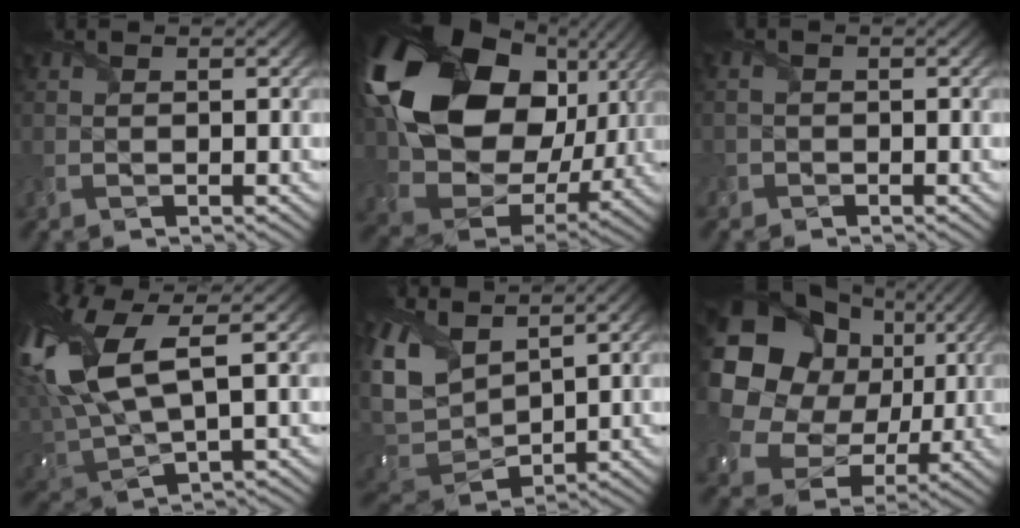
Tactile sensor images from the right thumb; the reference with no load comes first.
{"total": 21.5, "force": [6.1, 15.4, 13.6], "torque": [-0.334, -0.004, 0.139]}
{"total": 1.3, "force": [-0.9, 0.9, 0.0], "torque": [0.005, -0.003, -0.021]}
{"total": 15.3, "force": [4.3, 6.3, 13.3], "torque": [-0.339, 0.010, 0.086]}
{"total": 9.7, "force": [3.9, 5.9, 6.7], "torque": [-0.202, 0.005, 0.069]}
{"total": 22.1, "force": [6.7, 18.7, 9.9], "torque": [-0.293, 0.034, 0.117]}